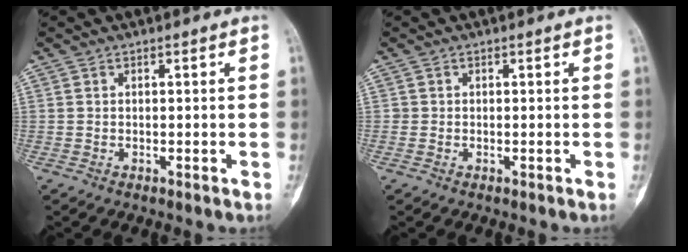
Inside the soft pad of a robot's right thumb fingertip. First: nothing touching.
{"total": 0.0}